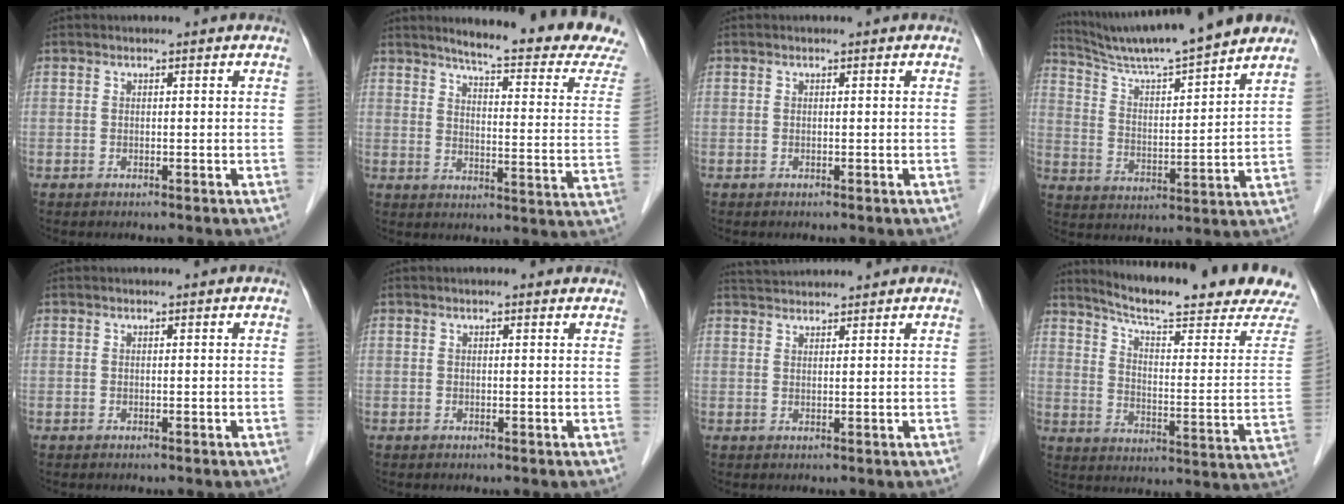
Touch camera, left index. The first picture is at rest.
{"total": 20.5, "force": [18.7, 0.0, 8.4], "torque": [-0.113, -0.091, 0.219]}
{"total": 0.0}
{"total": 16.2, "force": [14.6, -0.4, 6.9], "torque": [-0.126, 0.012, 0.232]}
{"total": 0.0}
{"total": 1.6, "force": [1.5, 0.4, 0.5], "torque": [-0.013, 0.009, 0.010]}
{"total": 4.4, "force": [4.3, 0.1, 0.7], "torque": [-0.016, 0.035, 0.077]}
{"total": 22.2, "force": [20.2, 0.0, 9.2], "torque": [-0.144, -0.076, 0.265]}